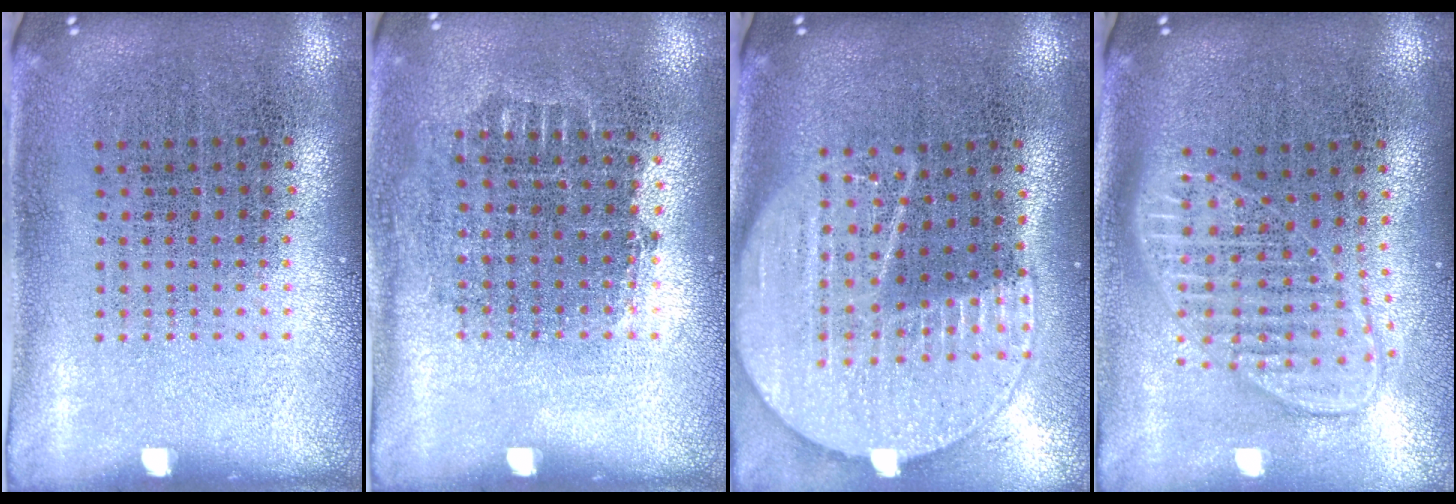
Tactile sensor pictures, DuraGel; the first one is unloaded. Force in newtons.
{"total": 0.7, "press": 0.6, "slide": 0.3}
{"total": 2.0, "press": 1.8, "slide": 1.0}
{"total": 1.9, "press": 1.6, "slide": 1.1}